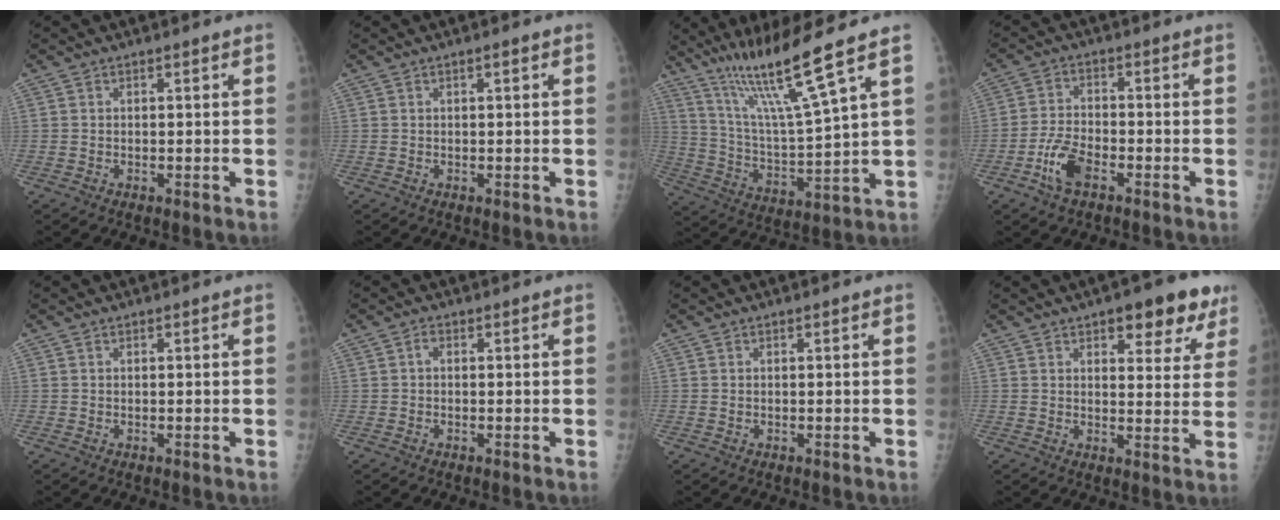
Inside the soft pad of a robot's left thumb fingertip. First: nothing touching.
{"total": 0.8, "force": [0.4, 0.0, 0.7], "torque": [-0.010, 0.003, 0.005]}
{"total": 15.0, "force": [10.3, -1.0, 10.8], "torque": [-0.185, -0.059, 0.193]}
{"total": 6.3, "force": [-3.5, 3.0, 4.3], "torque": [-0.087, 0.015, -0.068]}
{"total": 0.0}
{"total": 0.9, "force": [0.0, 0.6, 0.6], "torque": [-0.005, 0.003, -0.005]}
{"total": 0.0}
{"total": 10.4, "force": [6.5, 4.3, 6.9], "torque": [-0.039, -0.024, 0.080]}